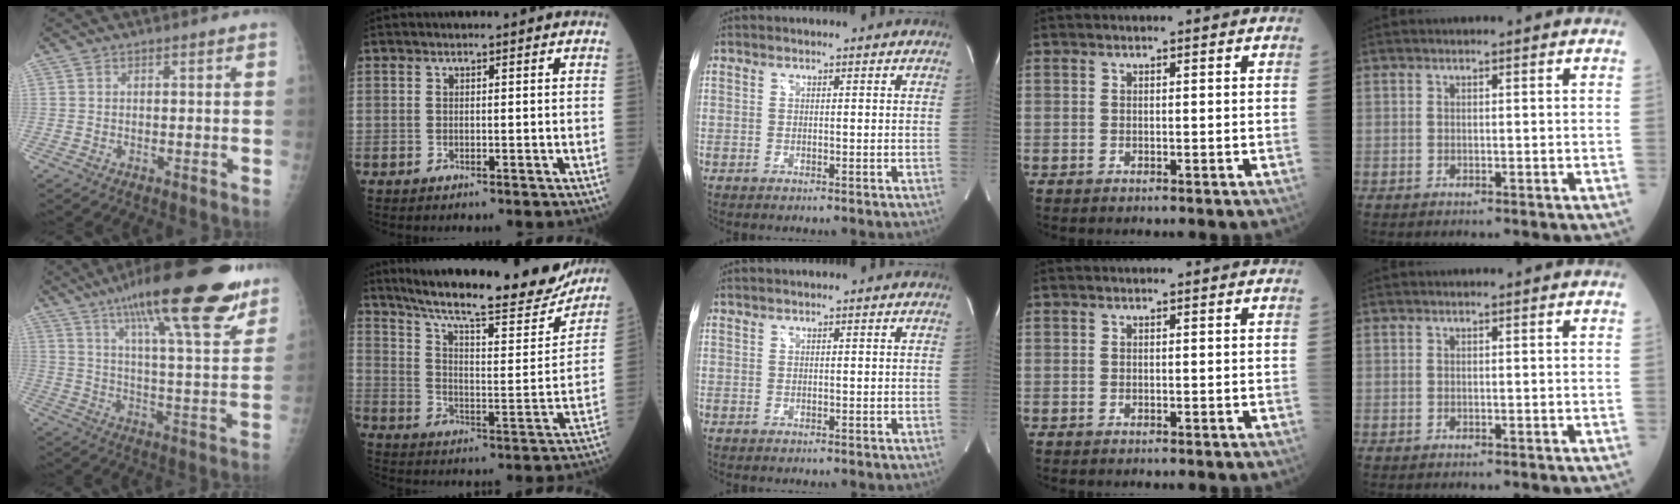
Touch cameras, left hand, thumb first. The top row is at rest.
{"thumb": {"total": 25.4, "force": [16.3, 5.6, 18.6], "torque": [-0.260, -0.042, 0.247]}, "index": {"total": 25.7, "force": [21.8, 4.0, 12.9], "torque": [-0.203, -0.023, 0.299]}, "middle": {"total": 0.8, "force": [0.7, -0.1, 0.4], "torque": [-0.011, 0.008, 0.017]}}